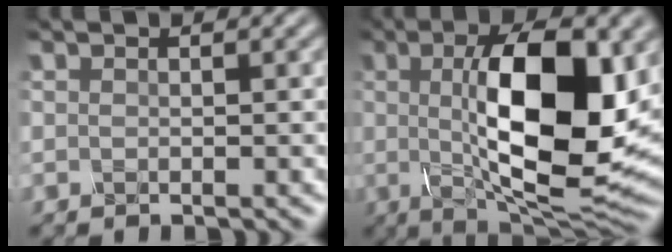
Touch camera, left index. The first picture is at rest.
{"total": 14.0, "force": [1.1, 4.9, 13.0], "torque": [-0.192, -0.002, 0.015]}